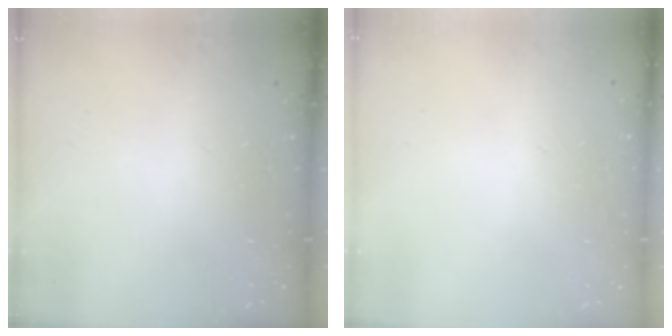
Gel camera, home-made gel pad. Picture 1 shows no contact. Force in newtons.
{"total": 0.0}